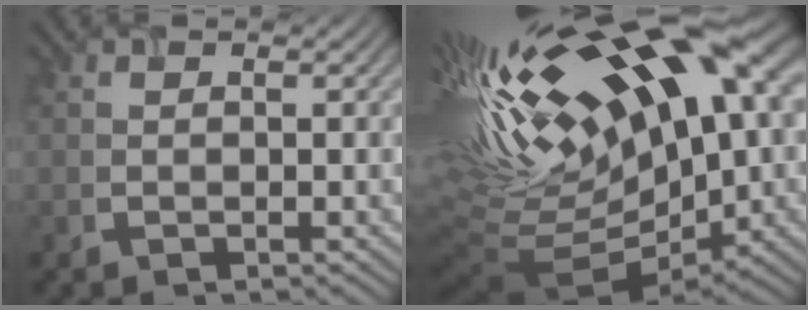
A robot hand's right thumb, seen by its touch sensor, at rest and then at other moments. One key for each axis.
{"total": 20.9, "fx": 6.3, "fy": 8.8, "fz": 17.9, "tx": -0.361, "ty": -0.007, "tz": 0.133}